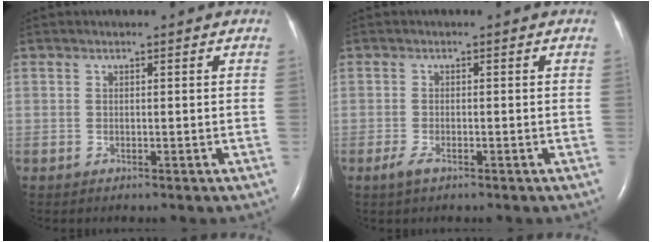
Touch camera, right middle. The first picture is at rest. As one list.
[{"total": 1.9, "force": [-1.2, 0.7, 1.4], "torque": [-0.038, -0.003, -0.023]}]